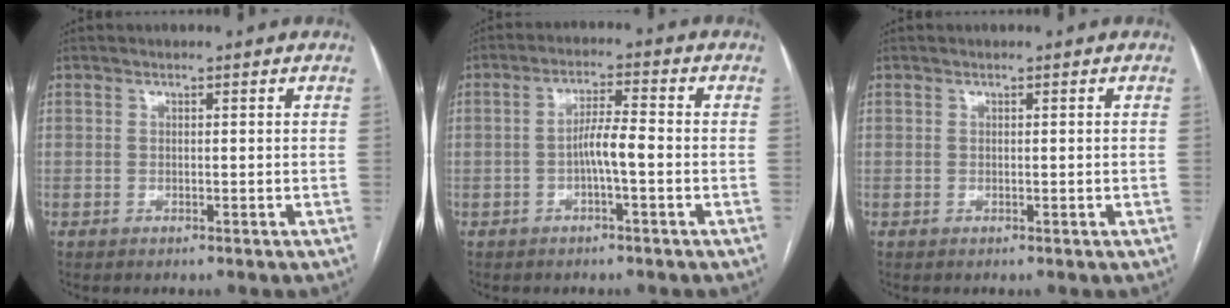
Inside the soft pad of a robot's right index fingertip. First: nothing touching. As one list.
[{"total": 4.4, "force": [-1.2, 0.3, 4.2], "torque": [-0.076, 0.010, -0.022]}, {"total": 0.0}]